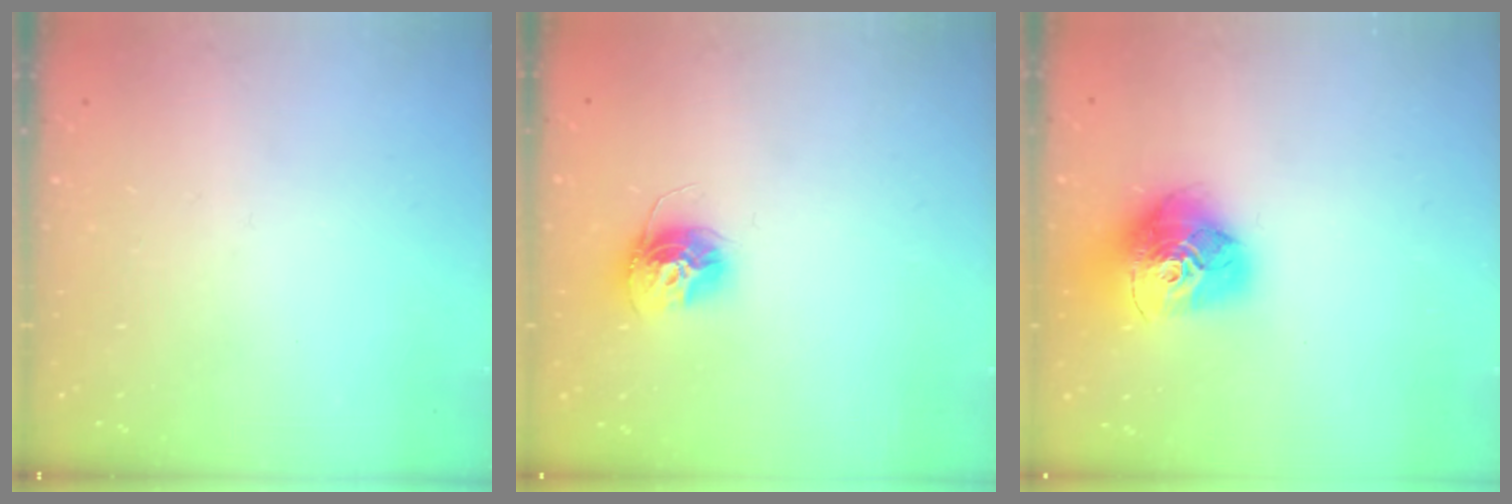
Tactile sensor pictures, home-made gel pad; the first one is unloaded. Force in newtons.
{"total": 12.1, "press": 12.1, "slide": 1.1}
{"total": 18.4, "press": 18.3, "slide": 2.0}